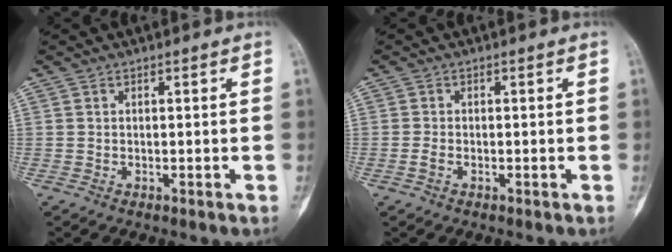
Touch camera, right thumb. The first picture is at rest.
{"total": 1.2, "force": [-0.5, 0.8, 0.8], "torque": [-0.021, 0.000, -0.012]}